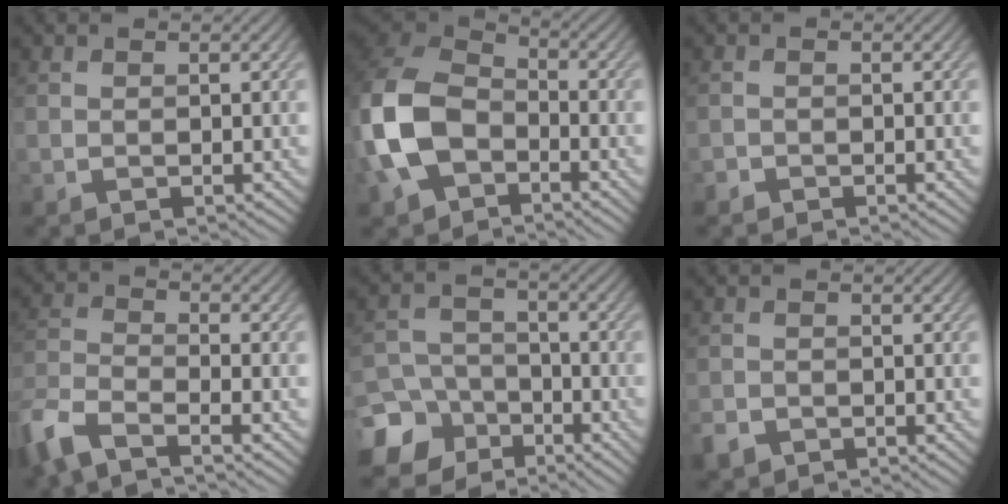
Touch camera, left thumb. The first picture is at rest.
{"total": 13.3, "force": [-4.0, 9.3, 8.6], "torque": [-0.232, -0.023, -0.083]}
{"total": 0.9, "force": [-0.7, 0.5, 0.0], "torque": [0.000, -0.002, -0.016]}
{"total": 6.7, "force": [-5.1, 2.0, 3.9], "torque": [-0.094, -0.012, -0.114]}
{"total": 9.6, "force": [-5.9, 7.0, 2.6], "torque": [-0.063, -0.024, -0.126]}
{"total": 2.0, "force": [-1.3, 1.4, 0.5], "torque": [-0.013, -0.007, -0.033]}